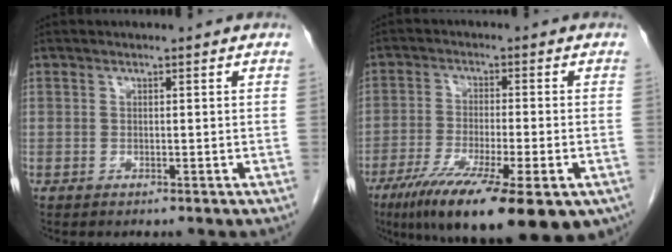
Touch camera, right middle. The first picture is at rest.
{"total": 19.3, "force": [-12.0, 3.6, 14.7], "torque": [-0.210, -0.042, -0.184]}